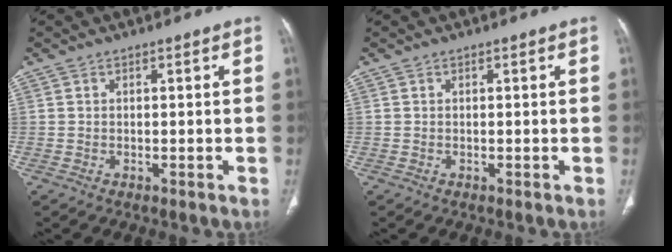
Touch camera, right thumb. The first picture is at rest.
{"total": 0.0}